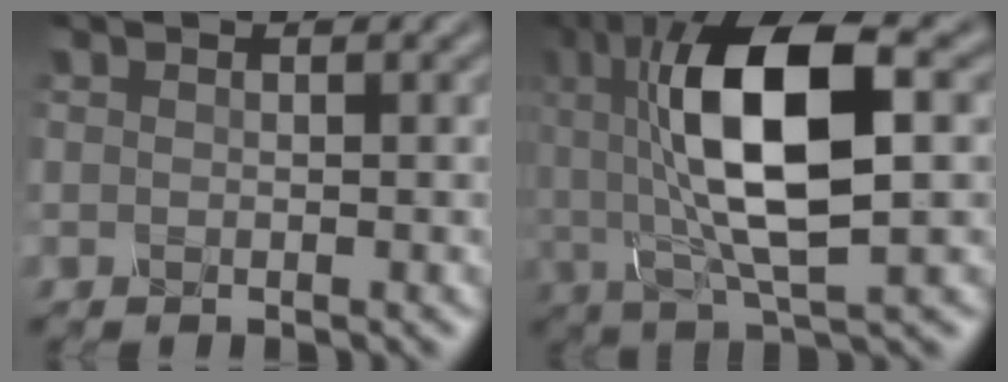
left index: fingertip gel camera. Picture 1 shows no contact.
{"total": 12.1, "force": [1.7, 4.1, 11.3], "torque": [-0.200, 0.012, 0.029]}